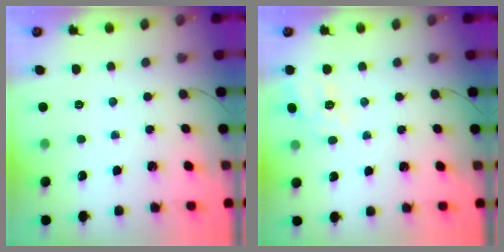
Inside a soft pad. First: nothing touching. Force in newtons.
{"total": 12.3, "press": 12.2, "slide": 1.1}